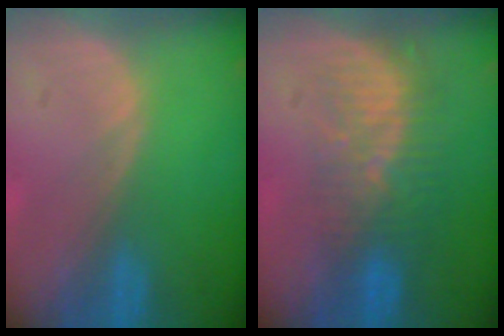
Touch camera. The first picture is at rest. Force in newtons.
{"total": 8.5, "press": 7.6, "slide": 3.8}